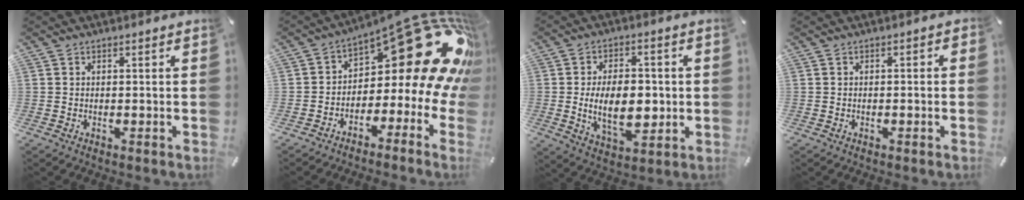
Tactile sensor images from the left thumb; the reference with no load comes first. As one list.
[{"total": 22.2, "force": [9.1, 10.3, 17.4], "torque": [-0.204, -0.086, 0.159]}, {"total": 13.3, "force": [-1.0, 7.9, 10.7], "torque": [-0.188, -0.007, -0.019]}, {"total": 0.9, "force": [-0.6, 0.4, 0.6], "torque": [-0.011, 0.001, -0.012]}]